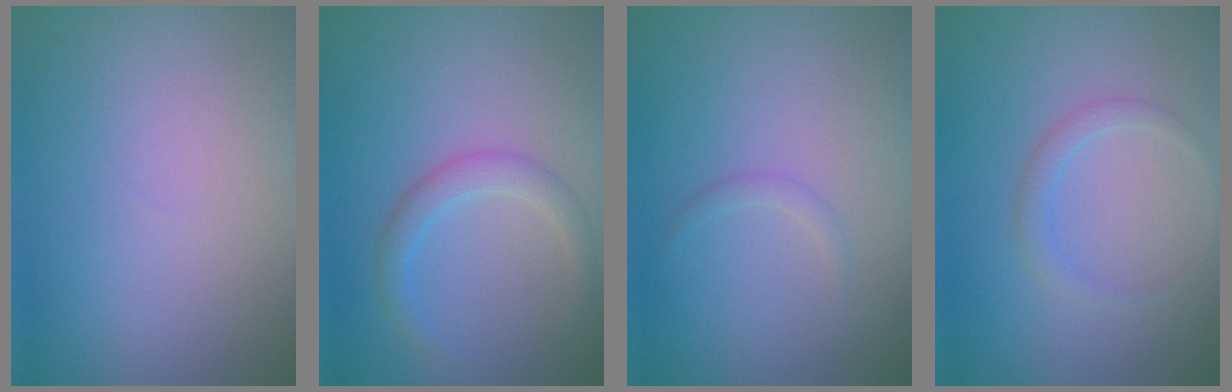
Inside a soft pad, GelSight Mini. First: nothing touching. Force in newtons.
{"total": 2.3, "press": 2.2, "slide": 0.1}
{"total": 0.7, "press": 0.7, "slide": 0.0}
{"total": 1.3, "press": 1.3, "slide": 0.0}